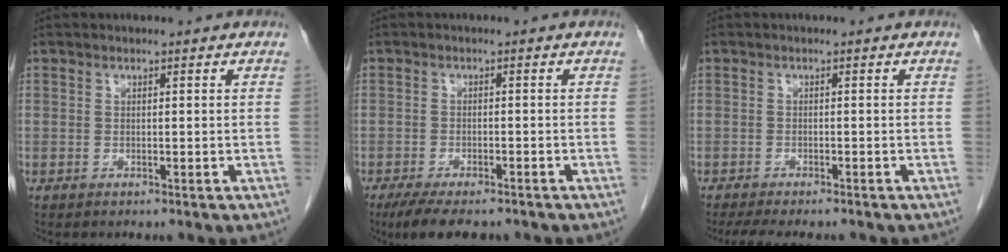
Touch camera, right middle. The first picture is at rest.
{"total": 8.2, "force": [-6.4, 2.6, 4.4], "torque": [-0.065, -0.010, -0.097]}
{"total": 7.8, "force": [-6.7, 1.7, 3.7], "torque": [-0.051, -0.010, -0.097]}